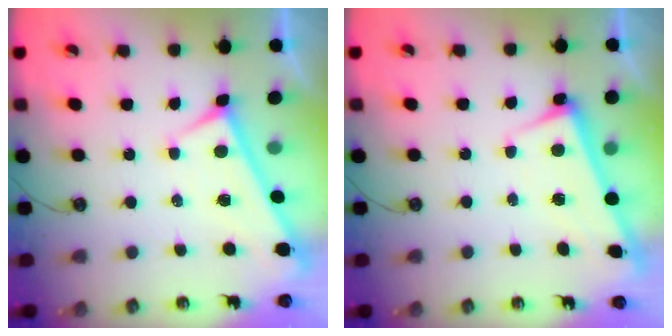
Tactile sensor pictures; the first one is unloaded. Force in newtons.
{"total": 2.8, "press": 2.7, "slide": 0.4}